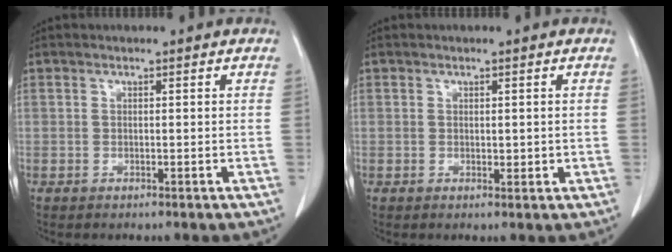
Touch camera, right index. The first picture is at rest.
{"total": 1.4, "force": [0.1, 0.8, 1.1], "torque": [-0.015, -0.004, 0.005]}